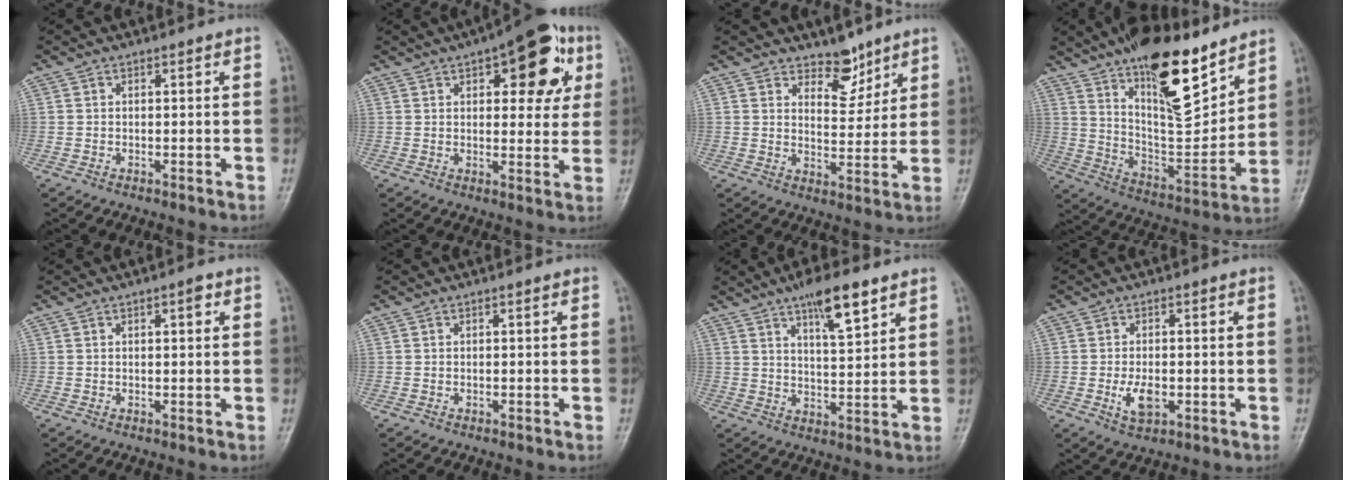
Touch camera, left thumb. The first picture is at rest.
{"total": 15.3, "force": [6.4, 7.0, 12.1], "torque": [-0.105, -0.002, 0.077]}
{"total": 6.1, "force": [4.8, 3.0, 2.4], "torque": [-0.008, -0.040, 0.078]}
{"total": 21.7, "force": [13.7, 8.0, 14.8], "torque": [-0.199, -0.079, 0.237]}
{"total": 2.0, "force": [0.9, 0.8, 1.7], "torque": [-0.020, 0.001, 0.011]}
{"total": 0.0}
{"total": 9.8, "force": [6.0, 2.6, 7.3], "torque": [-0.105, -0.031, 0.101]}
{"total": 4.9, "force": [-1.1, 2.8, 3.8], "torque": [-0.065, -0.003, -0.016]}